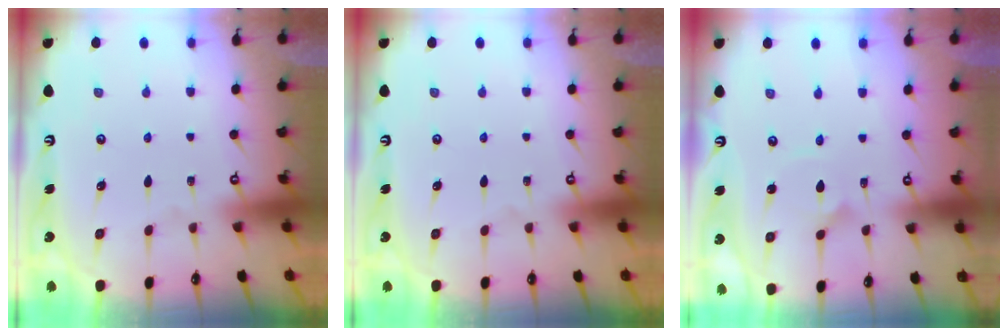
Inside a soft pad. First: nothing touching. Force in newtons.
{"total": 0.0}
{"total": 2.5, "press": 2.5, "slide": 0.1}